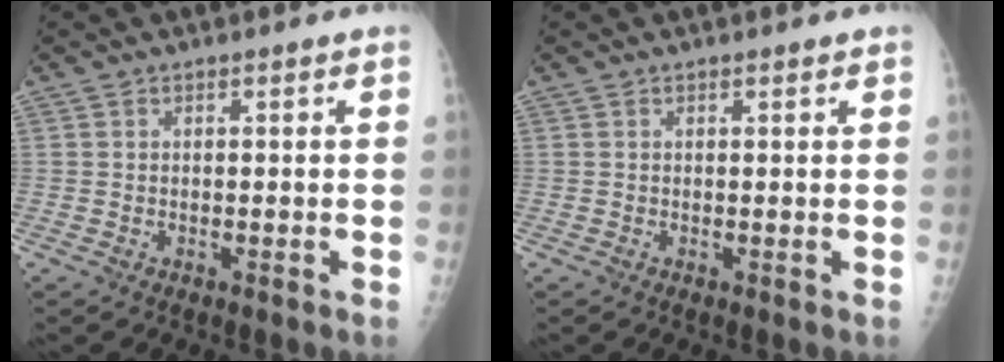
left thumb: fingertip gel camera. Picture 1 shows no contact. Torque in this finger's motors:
{"motor_torque": [-0.18, 0.02, -0.05, 0.09, 0.02]}